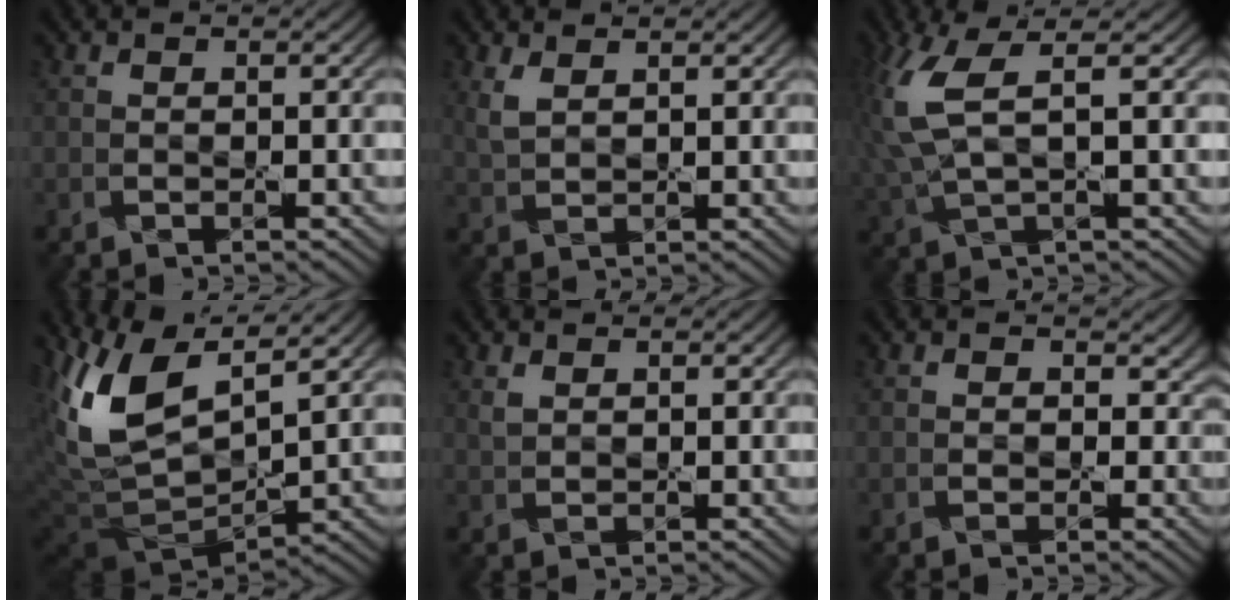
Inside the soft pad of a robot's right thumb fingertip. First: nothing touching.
{"total": 3.0, "force": [1.8, 1.3, 2.0], "torque": [-0.058, 0.000, 0.043]}
{"total": 8.1, "force": [2.5, 2.7, 7.2], "torque": [-0.189, 0.010, 0.051]}
{"total": 14.5, "force": [5.8, 6.7, 11.4], "torque": [-0.270, 0.005, 0.111]}
{"total": 1.7, "force": [1.1, 0.9, 0.9], "torque": [-0.025, -0.002, 0.024]}
{"total": 2.6, "force": [0.6, 2.2, 1.2], "torque": [-0.016, -0.004, 0.001]}